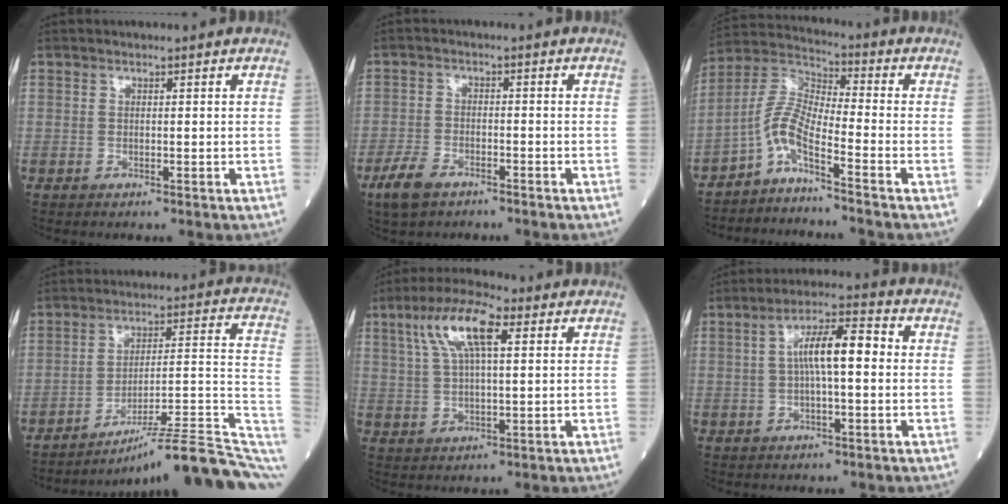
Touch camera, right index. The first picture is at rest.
{"total": 4.9, "force": [-3.5, 2.1, 2.7], "torque": [-0.066, -0.003, -0.063]}
{"total": 6.8, "force": [-4.4, 0.7, 5.1], "torque": [-0.115, 0.014, -0.093]}
{"total": 18.7, "force": [-13.8, 0.4, 12.6], "torque": [-0.107, 0.035, -0.202]}
{"total": 9.8, "force": [4.0, 2.5, 8.6], "torque": [-0.172, 0.023, 0.075]}
{"total": 8.2, "force": [0.6, 1.7, 8.0], "torque": [-0.143, 0.027, 0.006]}